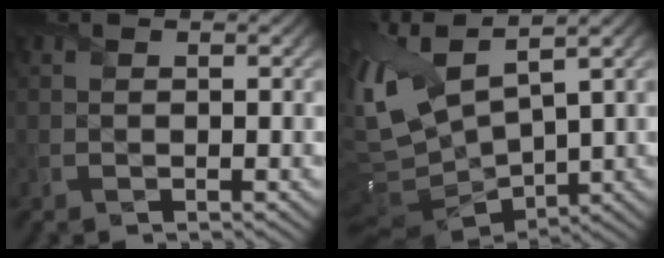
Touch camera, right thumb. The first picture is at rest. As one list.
[{"total": 11.6, "force": [3.4, 5.0, 9.9], "torque": [-0.269, 0.006, 0.076]}]